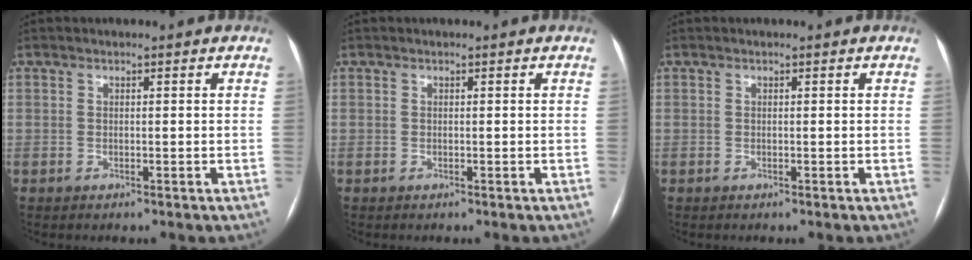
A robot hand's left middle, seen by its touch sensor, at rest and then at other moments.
{"total": 0.0}
{"total": 0.0}